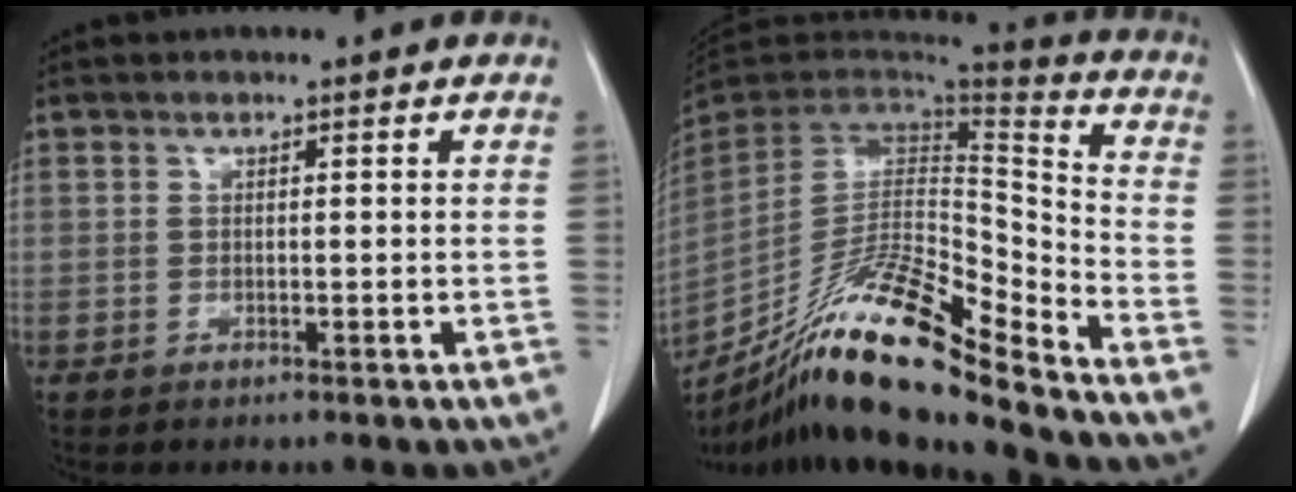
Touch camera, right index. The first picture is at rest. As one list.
[{"total": 20.3, "force": [-15.9, 0.8, 12.7], "torque": [-0.242, -0.015, -0.293]}]